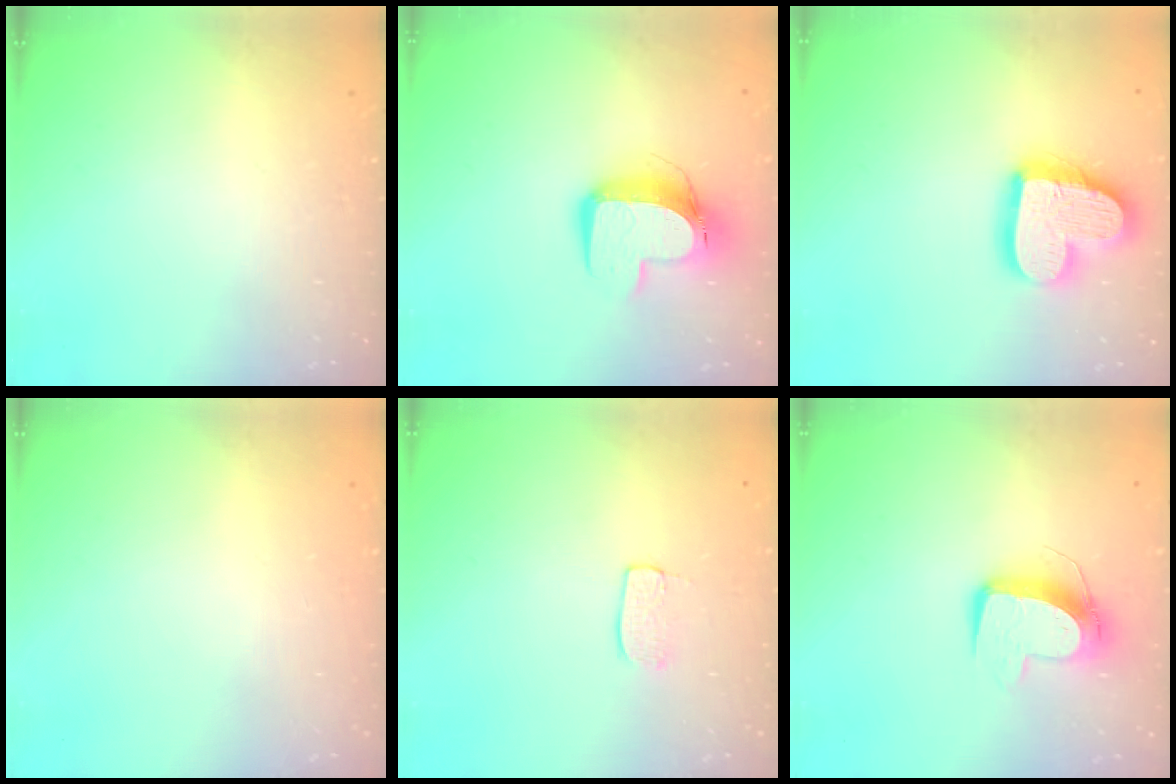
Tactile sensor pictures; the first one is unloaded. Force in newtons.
{"total": 12.3, "press": 12.3, "slide": 1.3}
{"total": 17.3, "press": 17.3, "slide": 1.5}
{"total": 0.0}
{"total": 5.0, "press": 5.0, "slide": 0.3}
{"total": 10.8, "press": 10.8, "slide": 0.7}